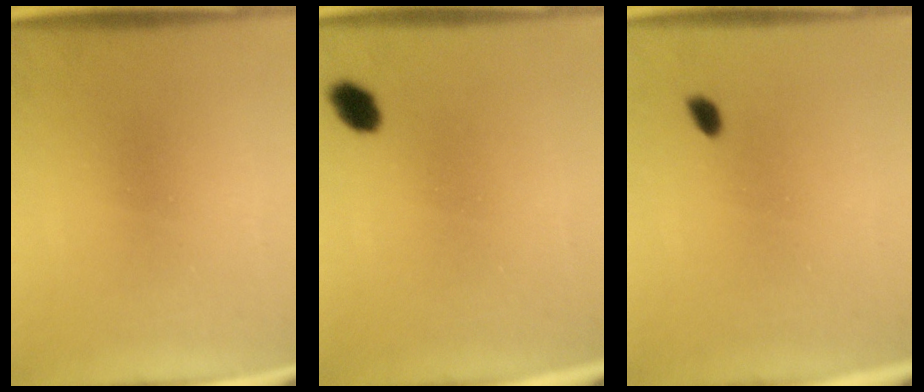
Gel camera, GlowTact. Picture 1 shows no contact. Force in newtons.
{"total": 3.2}
{"total": 1.4}